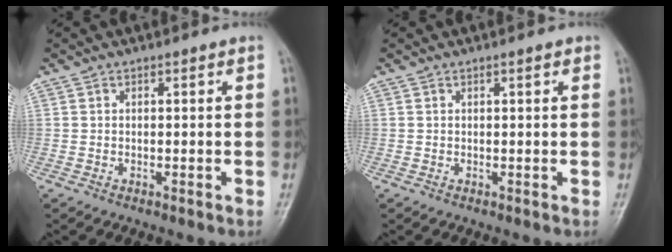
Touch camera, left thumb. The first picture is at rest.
{"total": 0.9, "force": [0.5, 0.2, 0.7], "torque": [-0.008, 0.001, 0.005]}